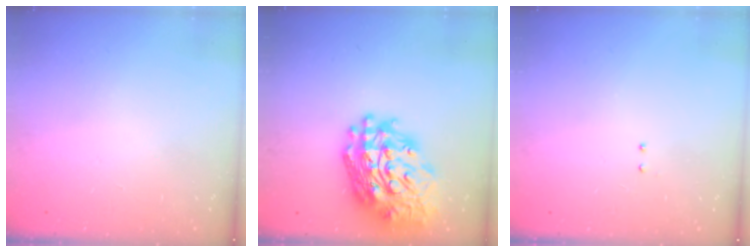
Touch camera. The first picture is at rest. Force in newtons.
{"total": 24.3, "press": 24.2, "slide": 2.6}
{"total": 2.1, "press": 2.0, "slide": 0.6}